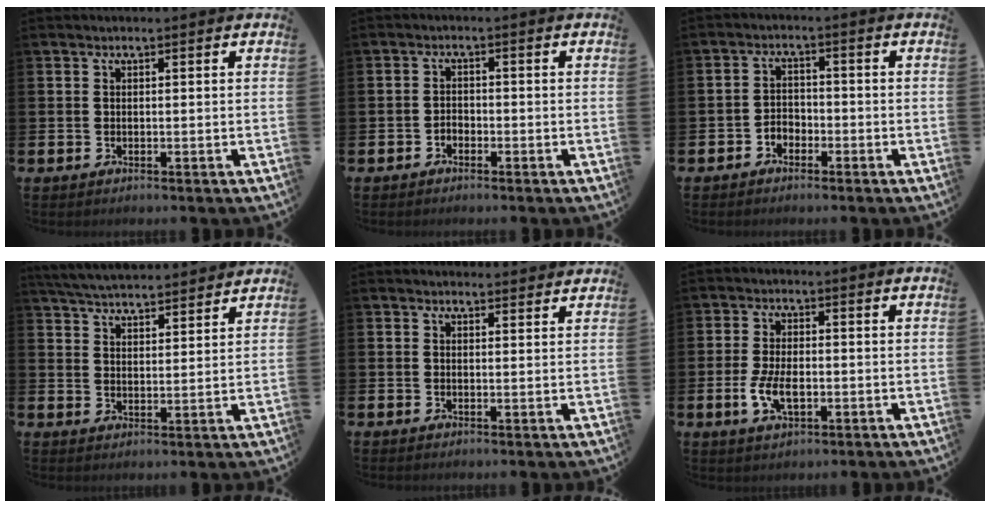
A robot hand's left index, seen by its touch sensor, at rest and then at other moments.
{"total": 1.3, "force": [-1.0, 0.8, 0.2], "torque": [-0.011, 0.006, -0.020]}
{"total": 2.3, "force": [-1.9, 1.3, 0.2], "torque": [-0.015, 0.009, -0.043]}
{"total": 5.2, "force": [5.1, 0.3, 0.4], "torque": [-0.028, -0.031, 0.092]}
{"total": 1.6, "force": [1.5, 0.4, -0.1], "torque": [0.011, -0.007, 0.026]}
{"total": 4.8, "force": [-1.0, 2.5, 3.9], "torque": [-0.079, 0.000, -0.021]}